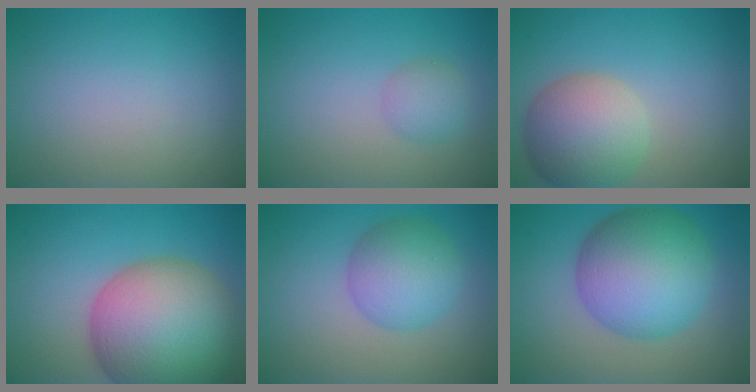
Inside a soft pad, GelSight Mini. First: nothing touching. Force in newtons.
{"total": 2.0, "press": 2.0, "slide": 0.0}
{"total": 6.9, "press": 6.9, "slide": 0.5}
{"total": 14.9, "press": 14.9, "slide": 0.9}
{"total": 5.2, "press": 5.2, "slide": 0.2}
{"total": 10.7, "press": 10.7, "slide": 0.2}